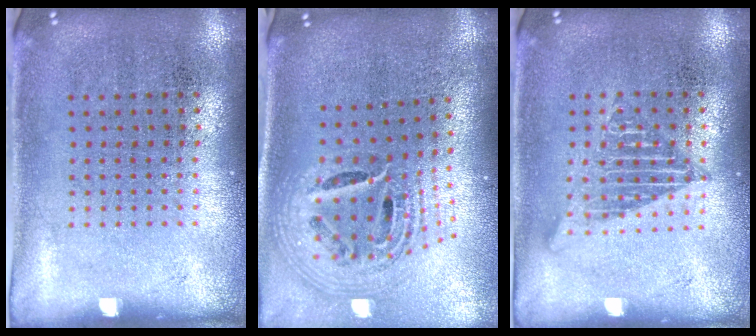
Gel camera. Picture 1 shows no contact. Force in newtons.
{"total": 2.2, "press": 1.6, "slide": 1.5}
{"total": 1.3, "press": 1.3, "slide": 0.1}